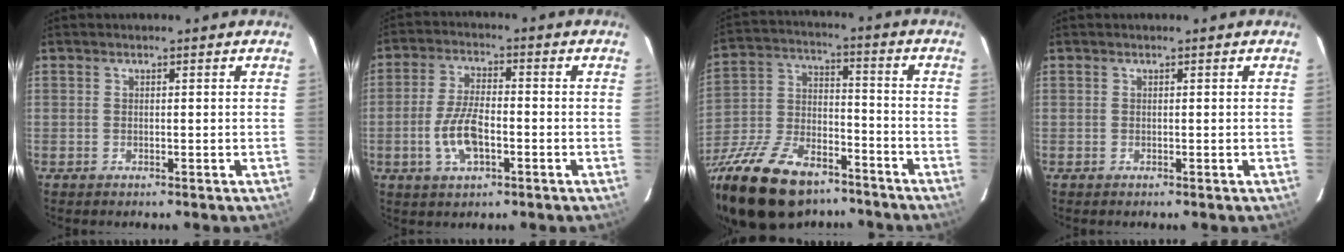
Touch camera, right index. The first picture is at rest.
{"total": 8.4, "force": [-2.7, 3.5, 7.1], "torque": [-0.149, 0.000, -0.048]}
{"total": 26.2, "force": [-18.6, 12.0, 14.0], "torque": [-0.294, -0.013, -0.302]}
{"total": 0.0}